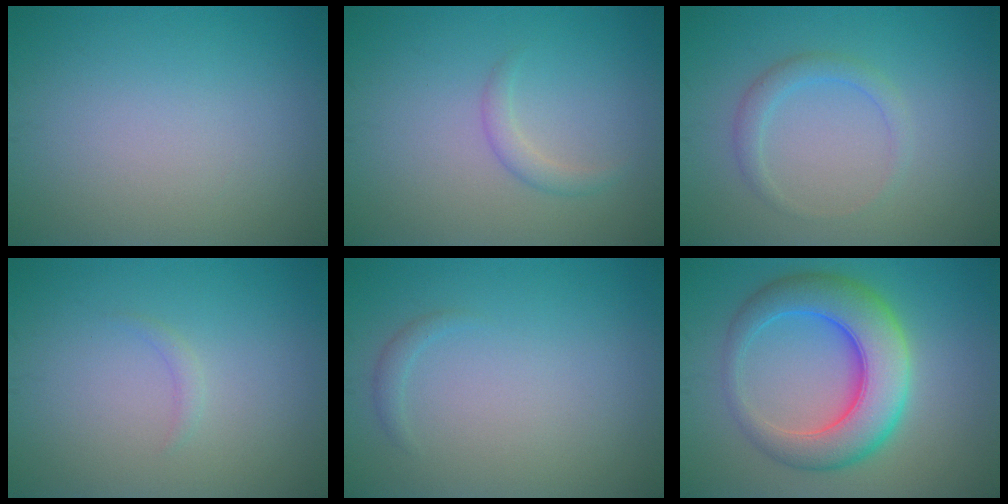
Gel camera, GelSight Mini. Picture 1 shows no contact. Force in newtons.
{"total": 1.4, "press": 1.4, "slide": 0.0}
{"total": 1.8, "press": 1.8, "slide": 0.1}
{"total": 0.7, "press": 0.7, "slide": 0.0}
{"total": 0.8, "press": 0.8, "slide": 0.0}
{"total": 8.2, "press": 8.2, "slide": 0.2}